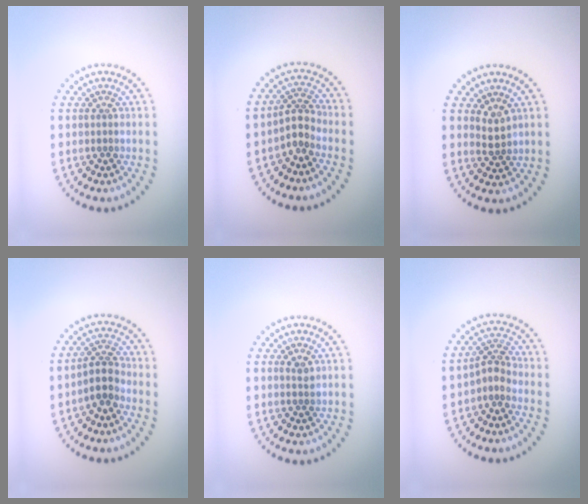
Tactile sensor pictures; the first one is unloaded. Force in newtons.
{"total": 2.3, "press": 1.6, "slide": 1.6}
{"total": 1.6, "press": 1.2, "slide": 1.0}
{"total": 2.5, "press": 2.1, "slide": 1.4}
{"total": 0.8, "press": 0.7, "slide": 0.3}
{"total": 2.2, "press": 1.5, "slide": 1.5}